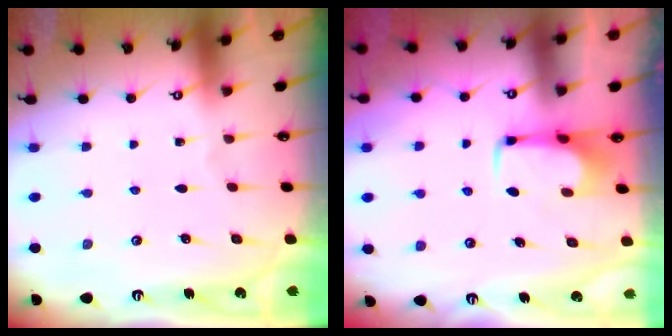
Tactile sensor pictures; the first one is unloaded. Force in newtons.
{"total": 1.6, "press": 1.6, "slide": 0.5}